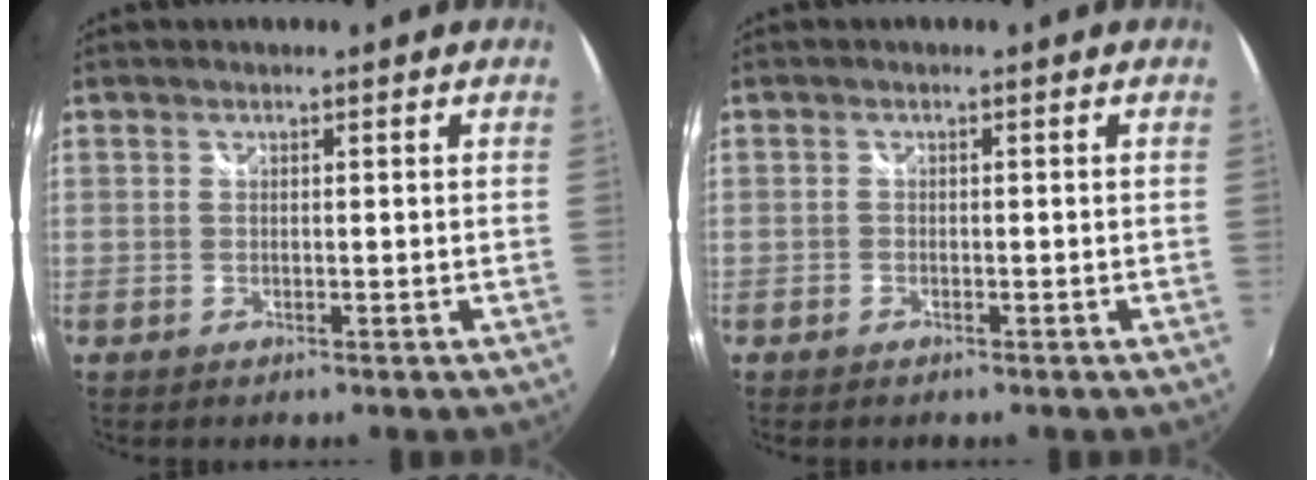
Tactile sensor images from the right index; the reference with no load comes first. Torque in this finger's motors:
{"motor_torque": [-0.29, 0.18, -0.22, -0.08]}